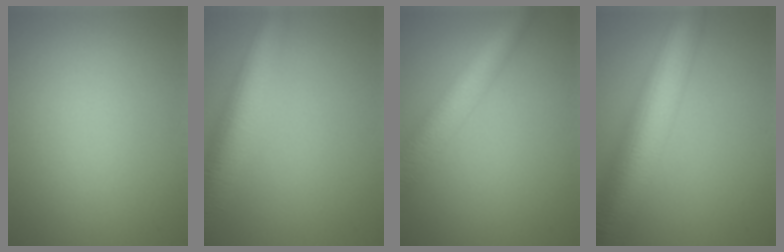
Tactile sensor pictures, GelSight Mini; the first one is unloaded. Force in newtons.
{"total": 7.0, "press": 7.0, "slide": 0.4}
{"total": 6.0, "press": 6.0, "slide": 0.2}
{"total": 10.6, "press": 10.6, "slide": 0.6}